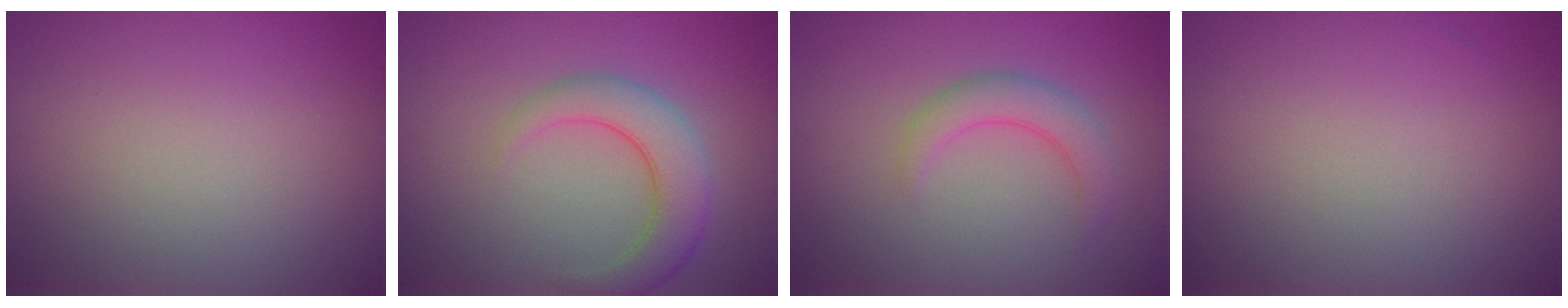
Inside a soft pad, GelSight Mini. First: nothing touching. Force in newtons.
{"total": 4.8, "press": 4.8, "slide": 0.4}
{"total": 2.9, "press": 2.9, "slide": 0.3}
{"total": 0.0}